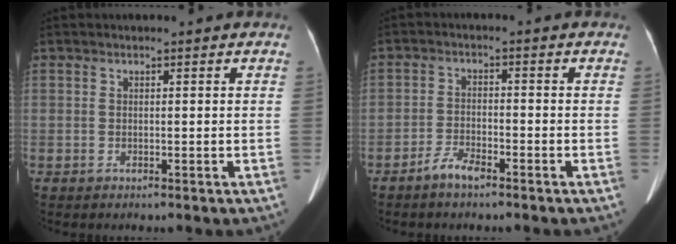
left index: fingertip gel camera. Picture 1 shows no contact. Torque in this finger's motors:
{"motor_torque": [0.19, 0.15, 0.03, 0.00]}